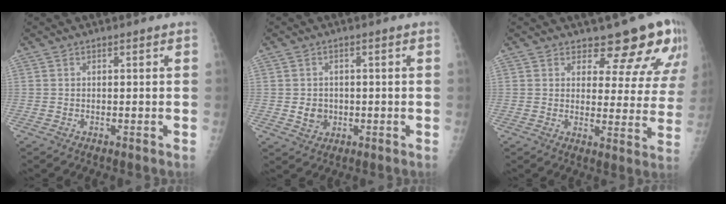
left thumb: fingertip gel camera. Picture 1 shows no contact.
{"total": 3.4, "force": [-0.6, 3.1, 1.3], "torque": [-0.007, 0.001, -0.001]}
{"total": 12.2, "force": [10.0, 4.8, 5.0], "torque": [-0.018, -0.071, 0.106]}